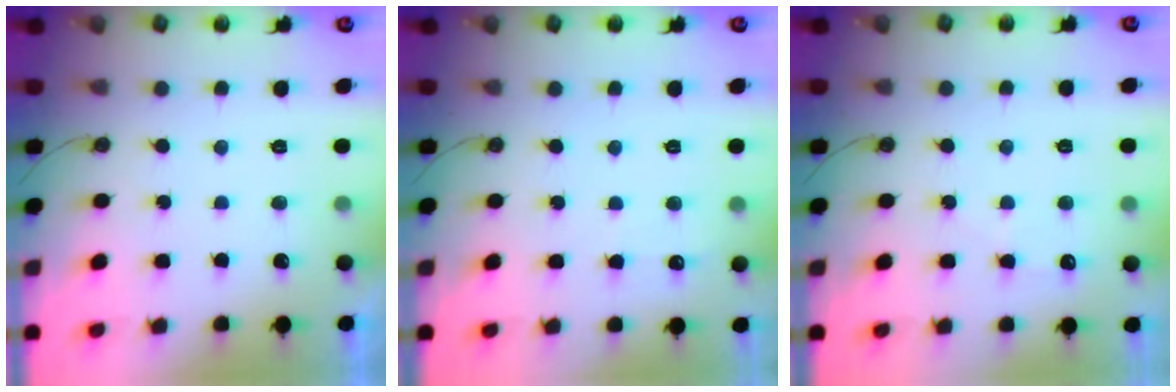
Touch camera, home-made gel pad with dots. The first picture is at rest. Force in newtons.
{"total": 3.8, "press": 3.8, "slide": 0.5}
{"total": 4.9, "press": 4.8, "slide": 0.6}